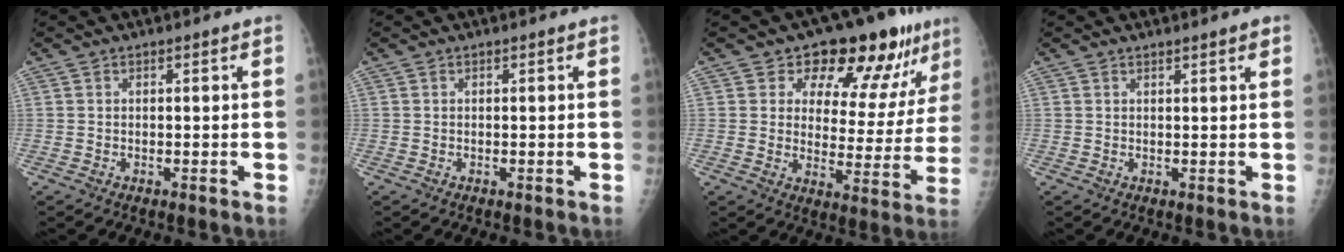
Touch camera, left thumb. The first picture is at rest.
{"total": 0.0}
{"total": 15.8, "force": [10.7, 7.7, 8.8], "torque": [-0.058, -0.056, 0.138]}
{"total": 1.5, "force": [1.0, 0.1, 1.0], "torque": [-0.012, -0.005, 0.014]}